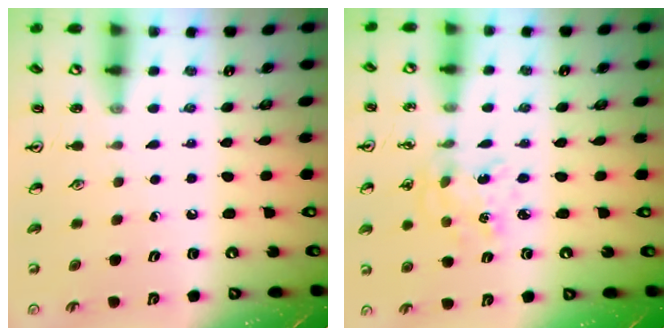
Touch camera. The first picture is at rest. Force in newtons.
{"total": 2.3, "press": 2.3, "slide": 0.2}